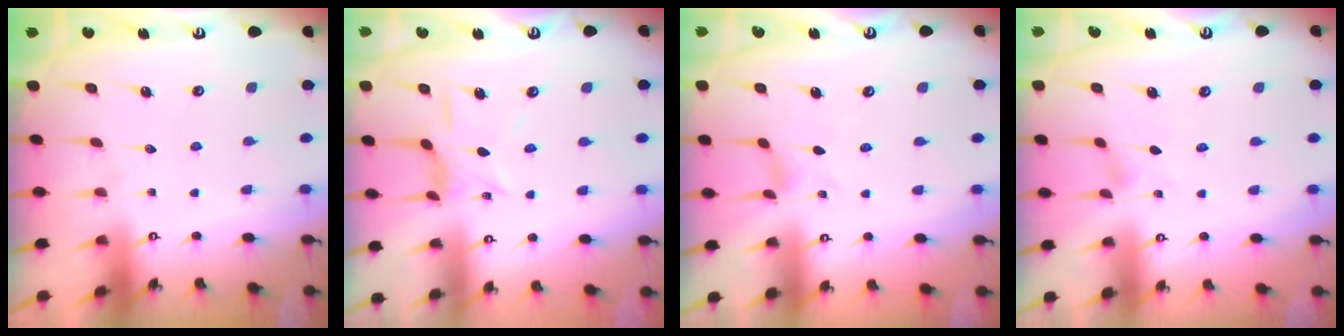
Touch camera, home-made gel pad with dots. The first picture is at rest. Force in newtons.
{"total": 5.9, "press": 5.8, "slide": 0.9}
{"total": 0.0}
{"total": 0.0}